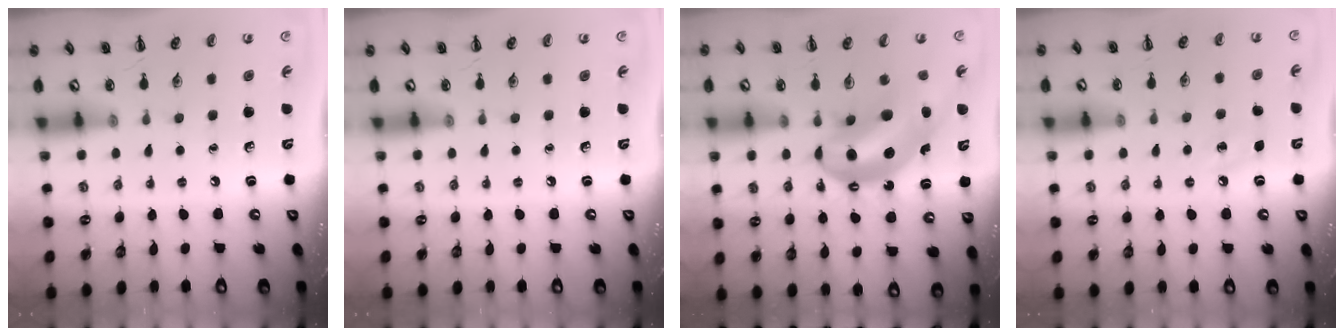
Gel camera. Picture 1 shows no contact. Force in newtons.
{"total": 0.0}
{"total": 13.3, "press": 12.7, "slide": 3.7}
{"total": 4.5, "press": 4.3, "slide": 1.2}